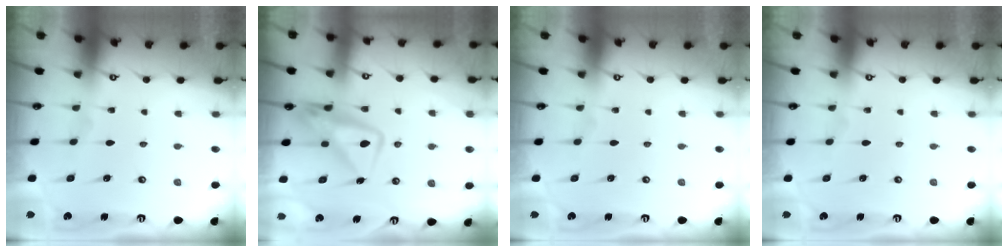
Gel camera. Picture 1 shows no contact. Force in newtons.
{"total": 10.8, "press": 10.8, "slide": 1.0}
{"total": 0.0}
{"total": 0.0}